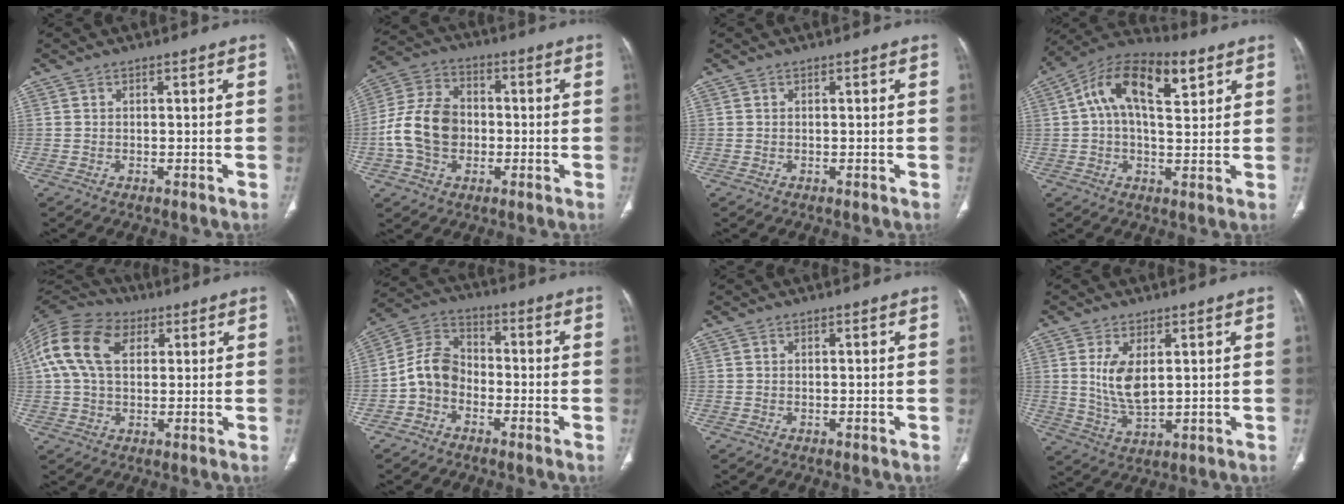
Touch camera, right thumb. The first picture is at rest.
{"total": 12.9, "force": [-1.6, 9.6, 8.4], "torque": [-0.150, 0.031, -0.035]}
{"total": 0.0}
{"total": 15.5, "force": [5.4, 7.6, 12.4], "torque": [-0.196, 0.023, 0.084]}
{"total": 14.7, "force": [4.0, 9.7, 10.4], "torque": [-0.208, 0.023, 0.068]}
{"total": 8.0, "force": [-2.6, 6.1, 4.5], "torque": [-0.075, 0.036, -0.062]}
{"total": 0.0}
{"total": 7.9, "force": [1.7, 3.8, 6.7], "torque": [-0.128, -0.019, 0.045]}